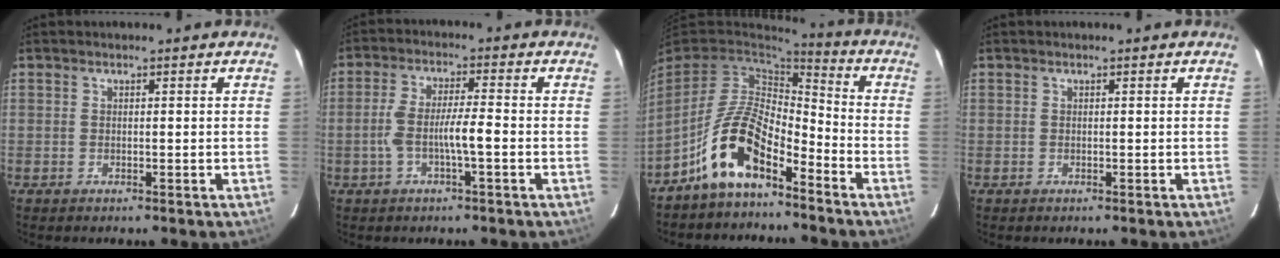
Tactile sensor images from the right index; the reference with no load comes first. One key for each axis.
{"total": 6.0, "fx": -1.5, "fy": 0.6, "fz": 5.8, "tx": -0.119, "ty": 0.012, "tz": -0.027}
{"total": 10.9, "fx": -6.9, "fy": 3.9, "fz": 7.5, "tx": -0.165, "ty": 0.019, "tz": -0.131}
{"total": 0.0}